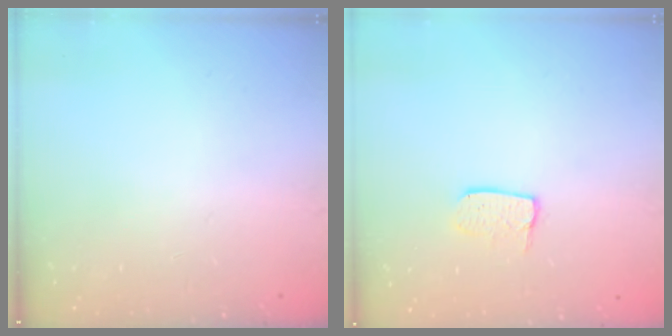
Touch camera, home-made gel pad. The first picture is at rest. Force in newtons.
{"total": 5.5, "press": 5.5, "slide": 0.3}